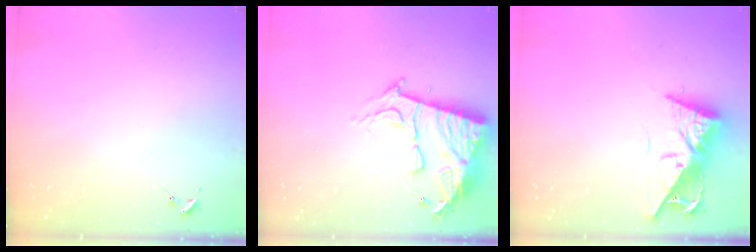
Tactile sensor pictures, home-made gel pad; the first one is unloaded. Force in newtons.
{"total": 14.6, "press": 14.6, "slide": 1.3}
{"total": 12.1, "press": 12.1, "slide": 1.2}